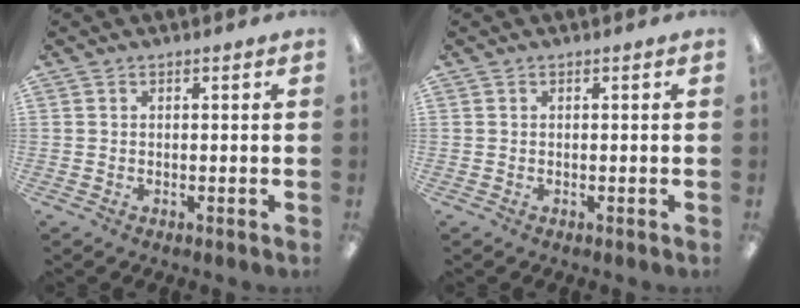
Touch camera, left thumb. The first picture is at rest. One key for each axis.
{"total": 0.0}